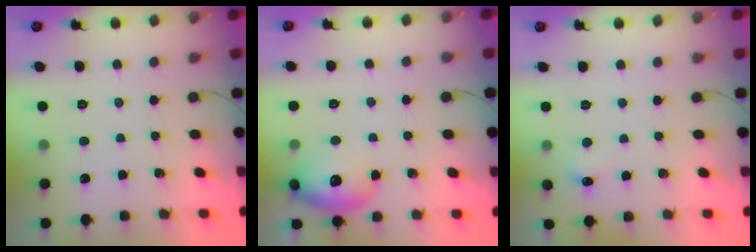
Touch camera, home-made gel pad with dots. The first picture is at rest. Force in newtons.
{"total": 12.7, "press": 12.6, "slide": 1.7}
{"total": 3.8, "press": 3.6, "slide": 1.2}